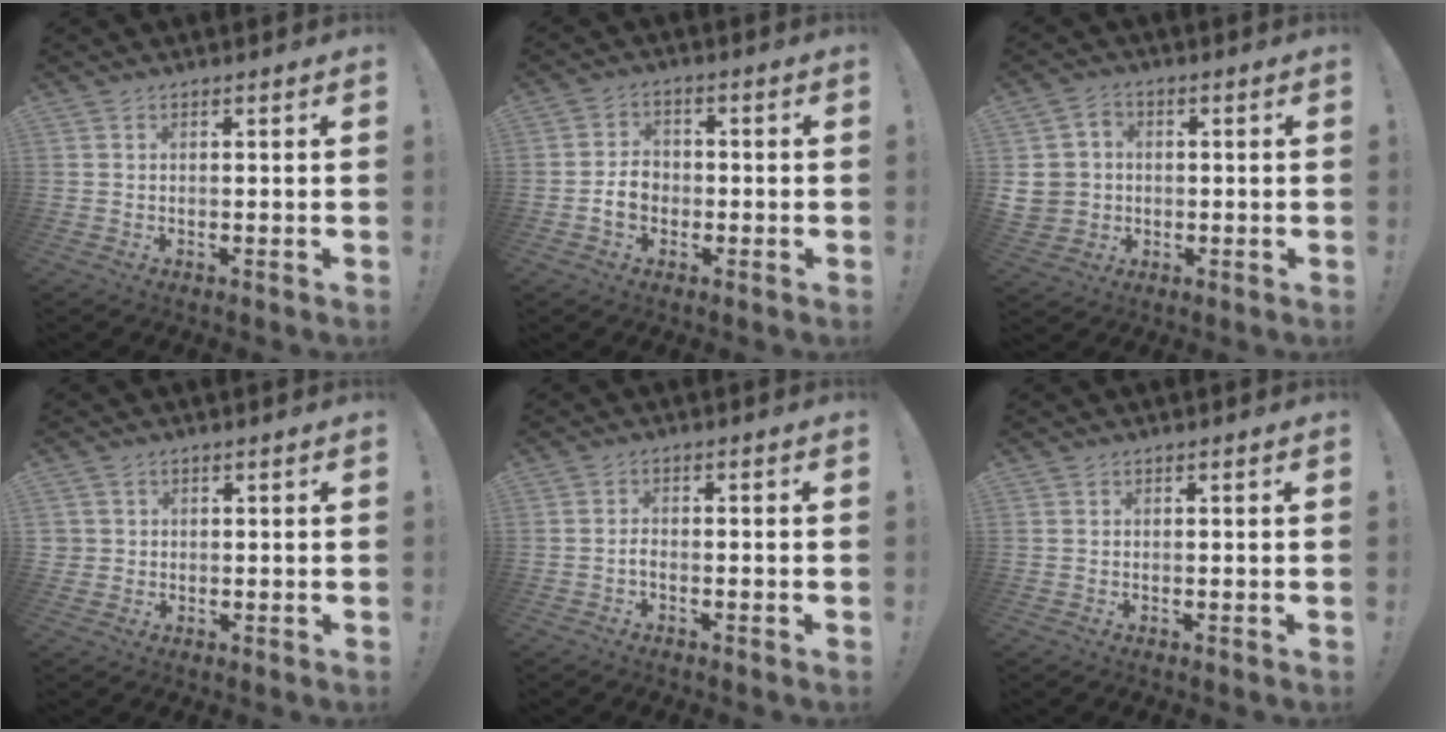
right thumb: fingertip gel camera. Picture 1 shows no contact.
{"total": 6.1, "force": [-1.8, 4.9, 3.2], "torque": [-0.048, 0.014, -0.033]}
{"total": 7.3, "force": [-0.5, 6.9, 2.3], "torque": [-0.052, 0.009, -0.005]}
{"total": 1.9, "force": [0.4, 1.8, 0.3], "torque": [-0.009, 0.002, 0.009]}
{"total": 1.9, "force": [-1.2, 0.4, 1.5], "torque": [-0.024, 0.005, -0.021]}
{"total": 0.0}